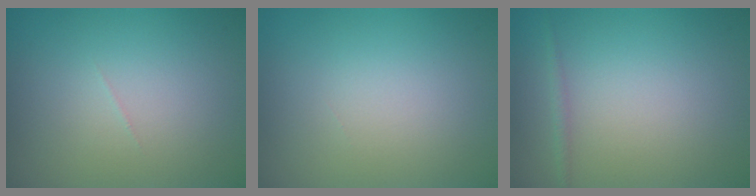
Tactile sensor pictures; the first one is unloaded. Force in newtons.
{"total": 0.0}
{"total": 0.8, "press": 0.8, "slide": 0.0}